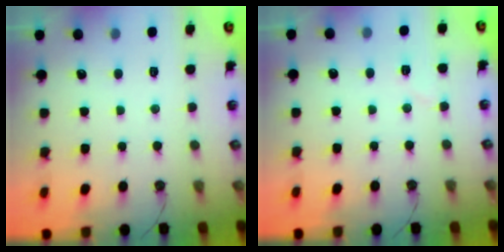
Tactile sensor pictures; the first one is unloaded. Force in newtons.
{"total": 4.8, "press": 4.1, "slide": 2.5}